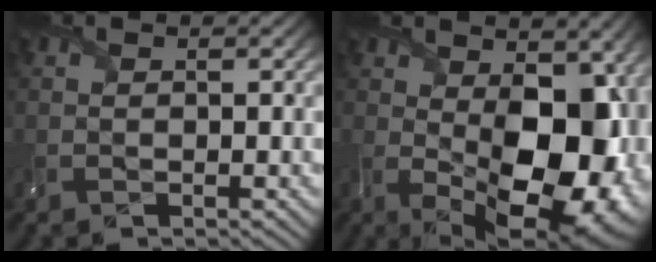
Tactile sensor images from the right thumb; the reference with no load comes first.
{"total": 16.4, "force": [-0.1, 9.1, 13.6], "torque": [-0.194, -0.031, 0.023]}